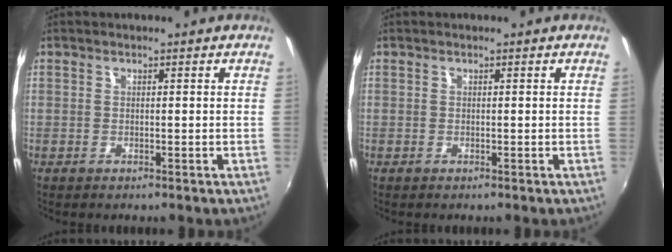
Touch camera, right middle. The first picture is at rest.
{"total": 0.0}